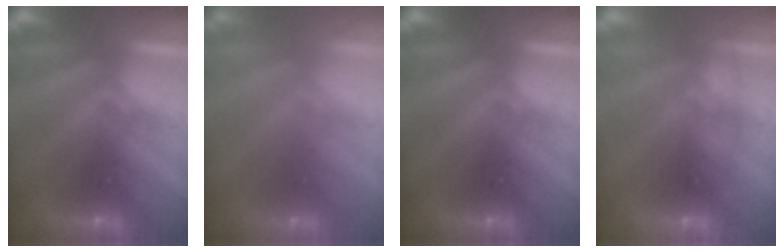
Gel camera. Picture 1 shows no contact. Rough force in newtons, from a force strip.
{"total": 2.4}
{"total": 0.0}
{"total": 1.0}